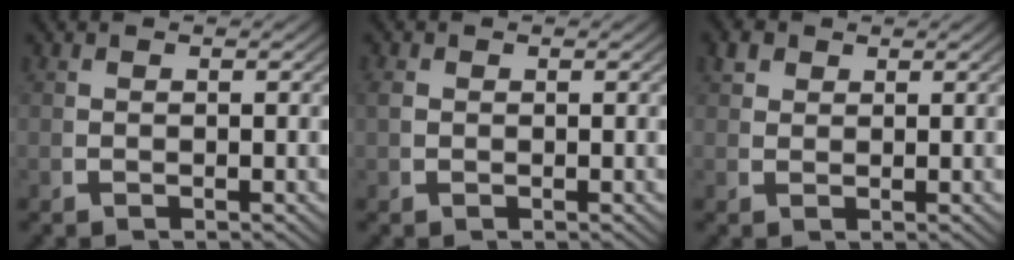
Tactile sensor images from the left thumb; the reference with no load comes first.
{"total": 0.9, "force": [0.2, 0.8, 0.4], "torque": [-0.015, -0.007, 0.009]}
{"total": 2.0, "force": [1.4, 1.3, 0.8], "torque": [-0.020, -0.006, 0.031]}